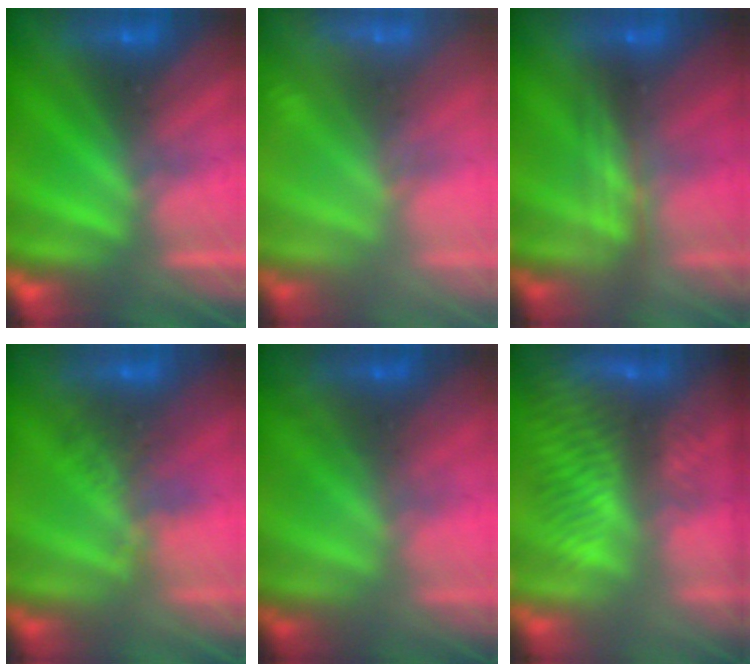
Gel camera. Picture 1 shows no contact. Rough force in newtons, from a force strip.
{"total": 2.4}
{"total": 2.4}
{"total": 2.4}
{"total": 1.7}
{"total": 8.7}